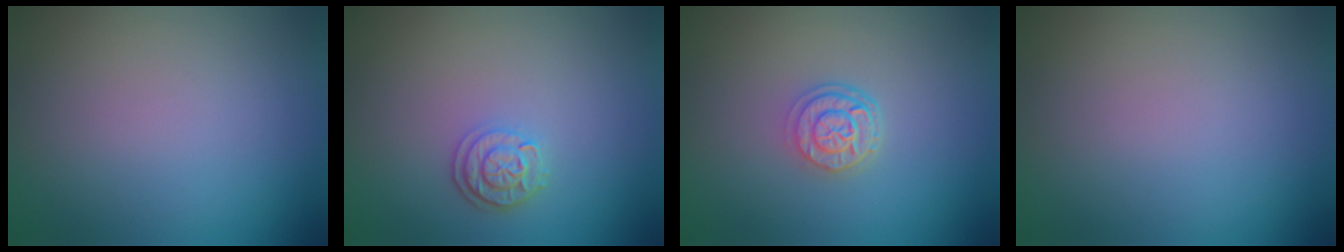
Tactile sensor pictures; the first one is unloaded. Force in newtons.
{"total": 2.4, "press": 2.1, "slide": 1.3}
{"total": 2.7, "press": 2.2, "slide": 1.6}
{"total": 0.0}